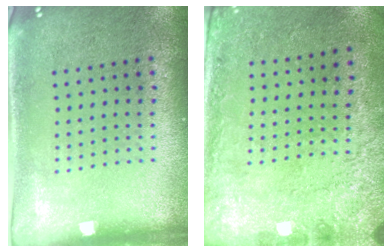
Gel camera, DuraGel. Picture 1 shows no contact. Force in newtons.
{"total": 2.7, "press": 2.0, "slide": 1.8}